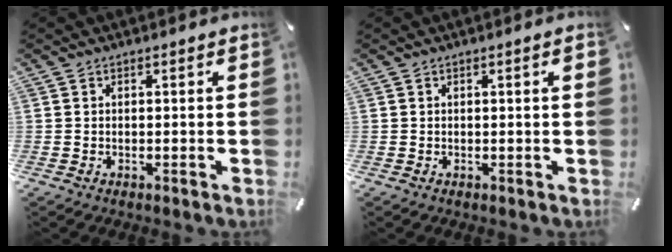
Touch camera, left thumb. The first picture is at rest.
{"total": 1.5, "force": [0.2, 0.1, 1.4], "torque": [-0.025, 0.000, 0.003]}